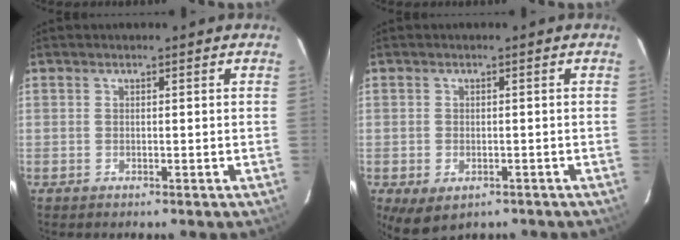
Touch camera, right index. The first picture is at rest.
{"total": 5.7, "force": [-2.7, 3.6, 3.4], "torque": [-0.066, -0.022, -0.035]}